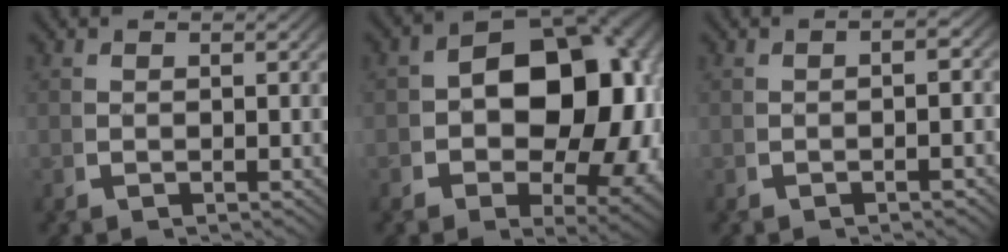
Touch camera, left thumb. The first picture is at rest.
{"total": 14.0, "force": [-0.9, 9.3, 10.5], "torque": [-0.165, -0.032, -0.003]}
{"total": 1.2, "force": [-0.8, 0.5, 0.8], "torque": [-0.011, -0.001, -0.014]}